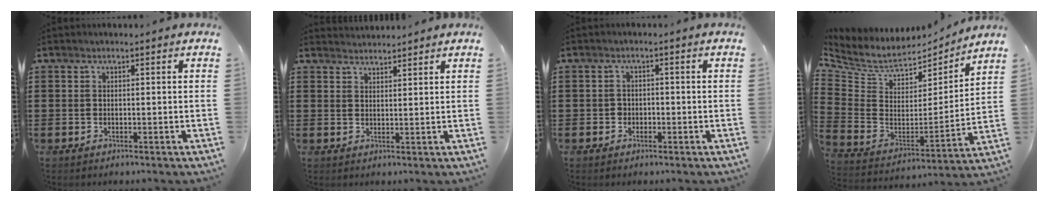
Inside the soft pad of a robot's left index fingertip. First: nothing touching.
{"total": 2.0, "force": [2.0, 0.0, -0.3], "torque": [0.002, -0.002, 0.040]}
{"total": 1.3, "force": [-0.7, 1.1, 0.4], "torque": [-0.011, 0.002, -0.016]}
{"total": 6.5, "force": [5.1, 3.3, 2.3], "torque": [-0.078, -0.038, 0.087]}